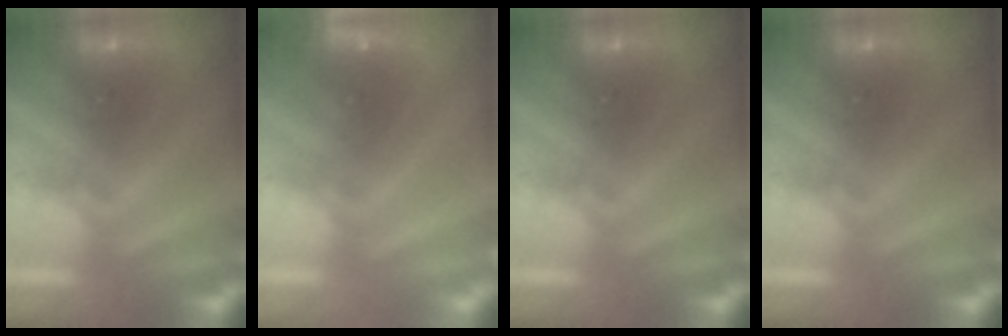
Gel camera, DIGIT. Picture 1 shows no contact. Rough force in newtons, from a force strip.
{"total": 2.3}
{"total": 0.0}
{"total": 0.0}